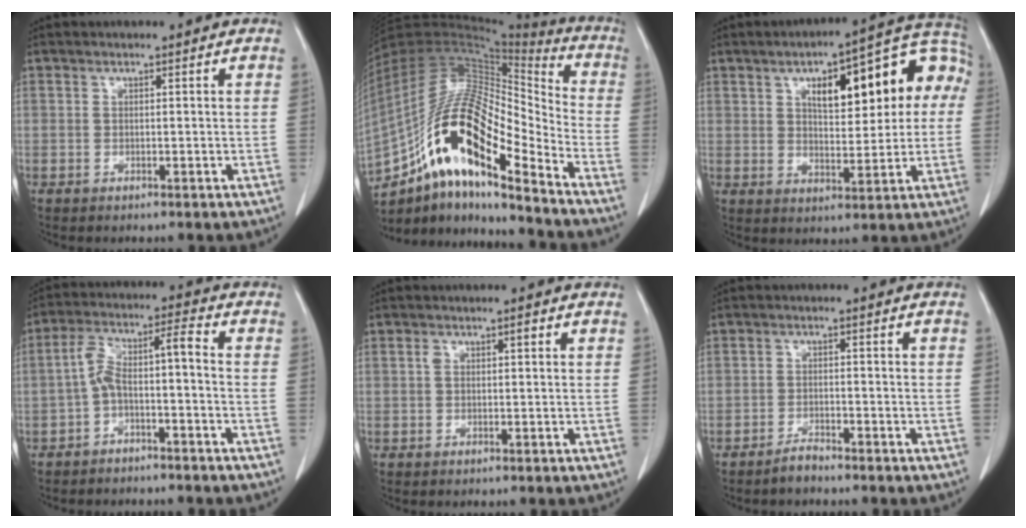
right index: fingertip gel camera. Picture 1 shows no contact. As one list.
[{"total": 20.9, "force": [-11.8, 4.9, 16.6], "torque": [-0.336, 0.012, -0.207]}, {"total": 16.5, "force": [4.0, 6.0, 14.8], "torque": [-0.197, 0.043, 0.054]}, {"total": 6.8, "force": [-1.9, 1.2, 6.4], "torque": [-0.121, 0.041, -0.034]}, {"total": 1.9, "force": [0.6, 0.9, 1.5], "torque": [-0.029, 0.016, 0.013]}, {"total": 2.0, "force": [-1.9, 0.2, 0.6], "torque": [-0.009, -0.001, -0.033]}]